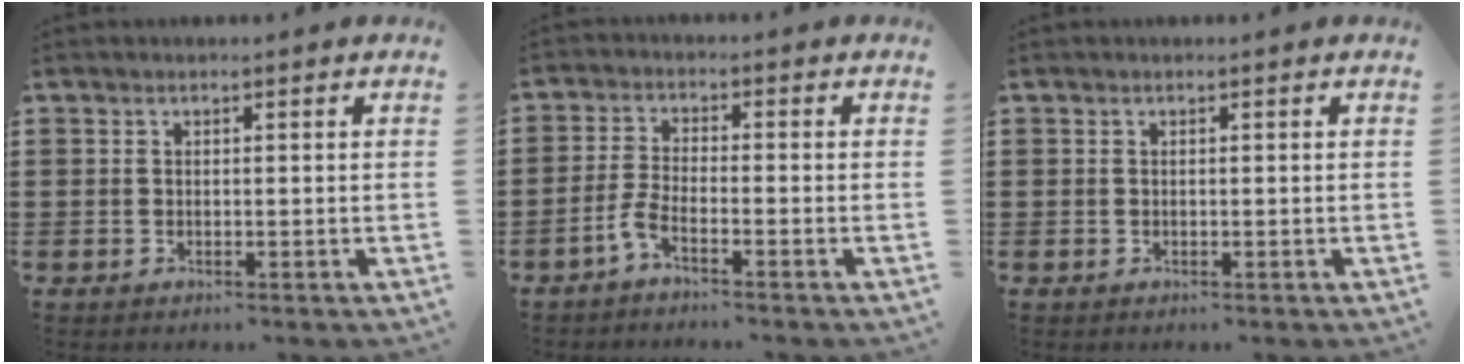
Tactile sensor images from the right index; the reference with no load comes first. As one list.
[{"total": 3.2, "force": [-2.2, 0.4, 2.3], "torque": [-0.063, -0.005, -0.047]}, {"total": 0.0}]